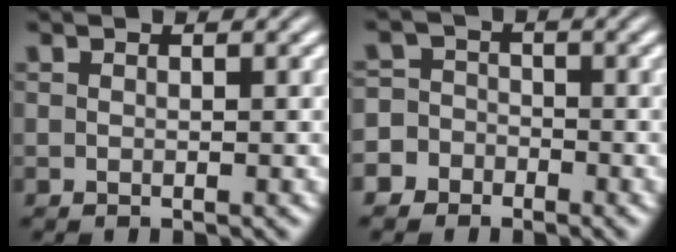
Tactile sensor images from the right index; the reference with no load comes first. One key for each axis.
{"total": 5.9, "fx": -2.7, "fy": 5.2, "fz": 0.7, "tx": -0.013, "ty": -0.020, "tz": -0.050}